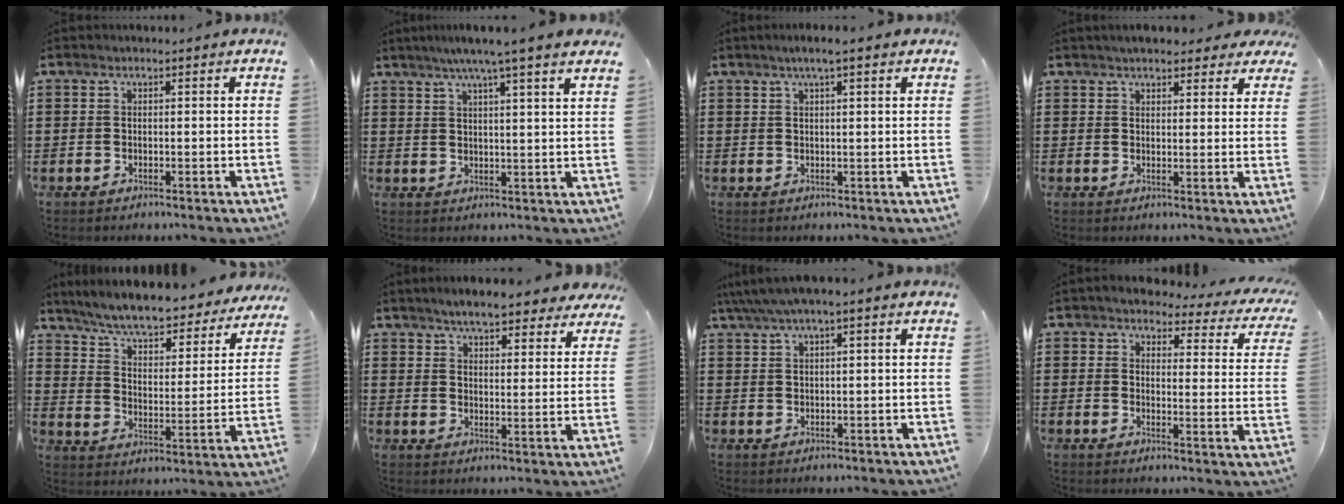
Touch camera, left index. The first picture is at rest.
{"total": 5.4, "force": [4.1, -0.9, 3.4], "torque": [-0.077, -0.011, 0.069]}
{"total": 2.4, "force": [1.4, 0.0, 1.9], "torque": [-0.039, 0.001, 0.025]}
{"total": 3.9, "force": [3.5, 1.2, 1.2], "torque": [-0.027, -0.003, 0.064]}
{"total": 6.7, "force": [6.1, 0.2, 2.7], "torque": [-0.078, -0.039, 0.101]}
{"total": 5.8, "force": [5.4, 0.8, 2.1], "torque": [-0.052, -0.015, 0.097]}
{"total": 2.6, "force": [1.3, 0.1, 2.2], "torque": [-0.044, 0.002, 0.023]}
{"total": 4.0, "force": [3.7, 0.8, 1.3], "torque": [-0.039, -0.024, 0.059]}